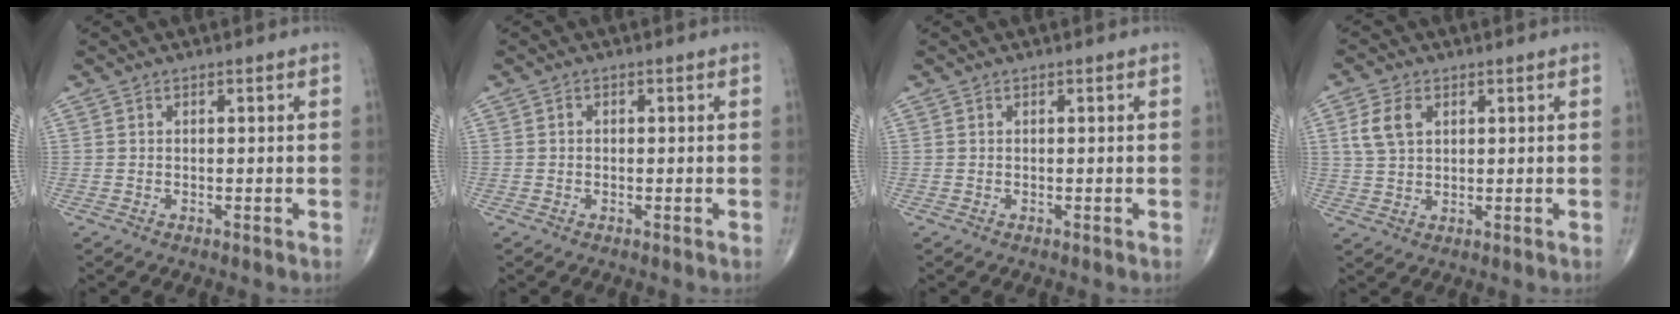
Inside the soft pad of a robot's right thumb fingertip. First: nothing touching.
{"total": 0.8, "force": [0.1, 0.7, 0.5], "torque": [-0.004, 0.004, 0.002]}
{"total": 0.0}
{"total": 5.9, "force": [2.0, 3.9, 4.0], "torque": [-0.078, 0.002, 0.041]}